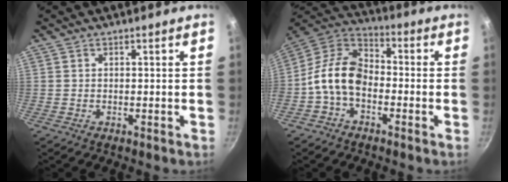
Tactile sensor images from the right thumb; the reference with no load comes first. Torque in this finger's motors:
{"motor_torque": [2.45, 2.56, 1.46, -1.31, 0.73]}